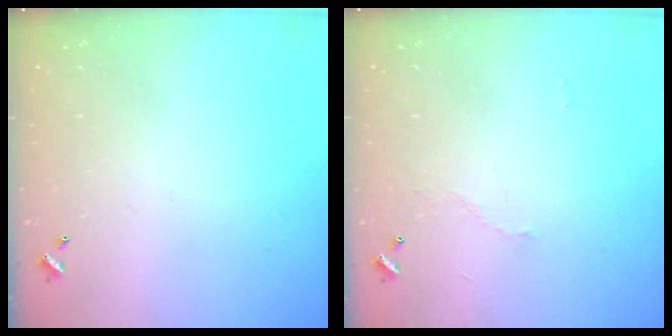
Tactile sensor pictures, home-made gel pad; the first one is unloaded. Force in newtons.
{"total": 2.9, "press": 2.8, "slide": 0.6}